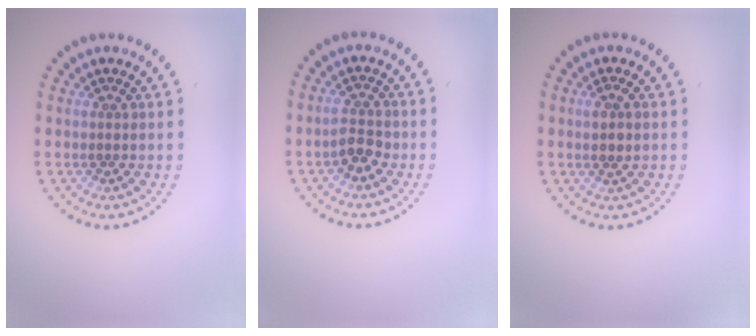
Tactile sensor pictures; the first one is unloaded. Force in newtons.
{"total": 2.3, "press": 2.2, "slide": 0.5}
{"total": 1.2, "press": 1.1, "slide": 0.3}